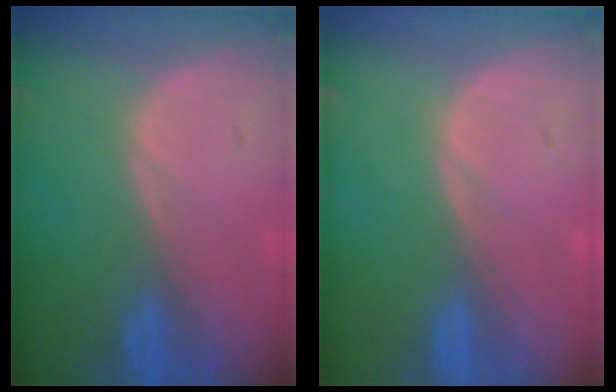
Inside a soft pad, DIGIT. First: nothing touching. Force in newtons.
{"total": 0.0}